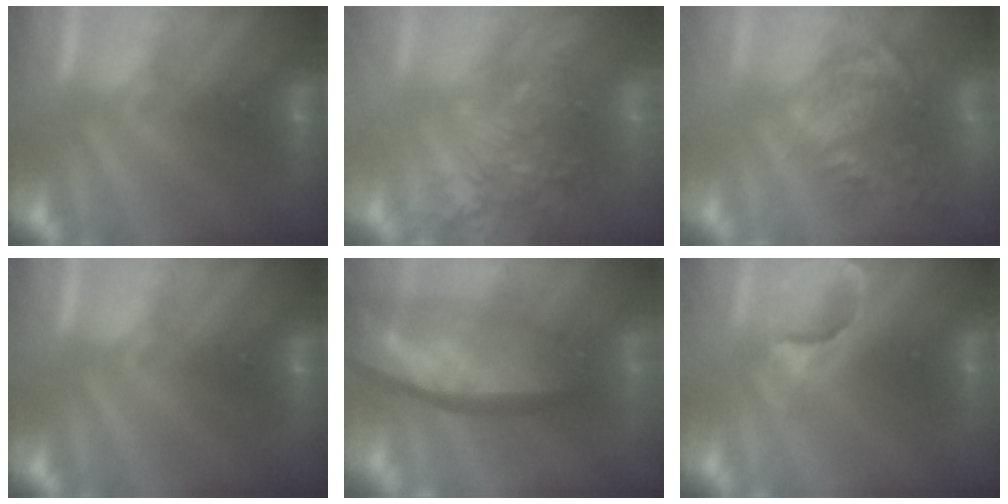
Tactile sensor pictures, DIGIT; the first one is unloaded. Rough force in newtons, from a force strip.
{"total": 6.5}
{"total": 6.7}
{"total": 0.0}
{"total": 7.8}
{"total": 4.8}